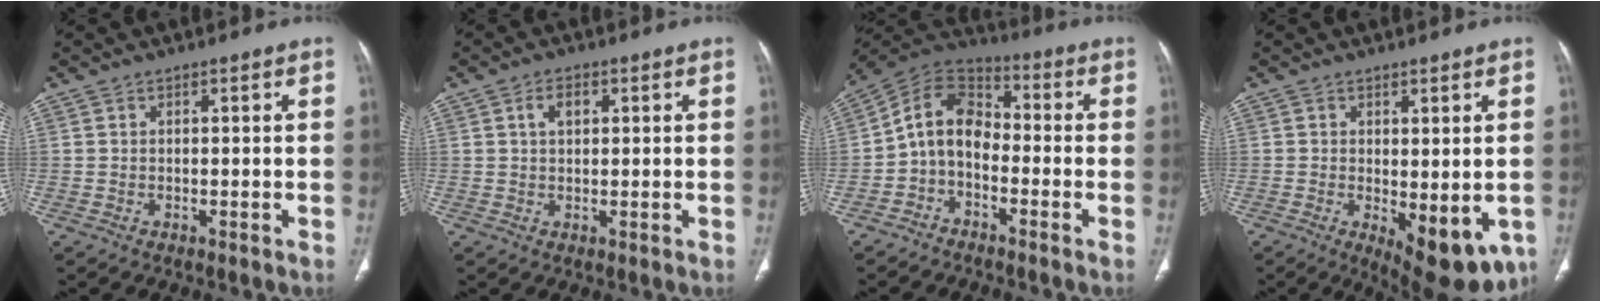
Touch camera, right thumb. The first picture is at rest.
{"total": 3.1, "force": [1.0, 1.9, 2.2], "torque": [-0.034, 0.004, 0.016]}
{"total": 9.5, "force": [-2.5, 6.7, 6.2], "torque": [-0.096, 0.057, -0.066]}
{"total": 10.6, "force": [-3.0, 4.6, 9.1], "torque": [-0.104, -0.018, -0.029]}